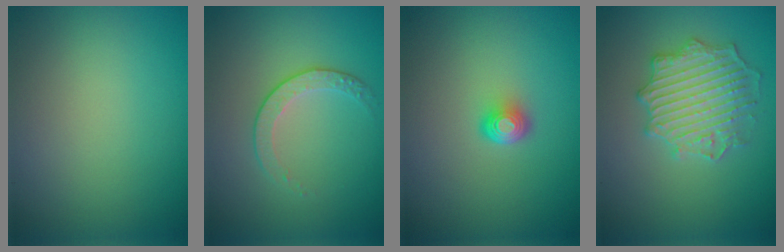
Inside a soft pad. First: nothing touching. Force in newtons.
{"total": 1.8, "press": 1.3, "slide": 1.3}
{"total": 1.9, "press": 1.3, "slide": 1.4}
{"total": 4.1, "press": 4.1, "slide": 0.3}